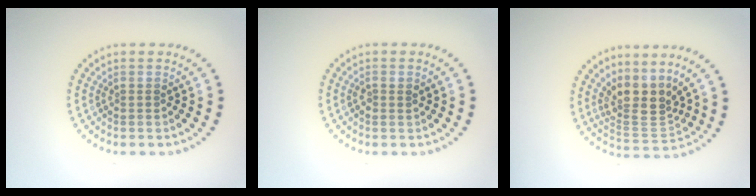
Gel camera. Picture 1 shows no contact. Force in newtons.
{"total": 0.9, "press": 0.9, "slide": 0.2}
{"total": 3.9, "press": 2.9, "slide": 2.5}